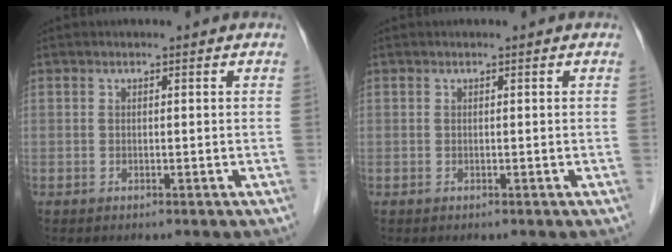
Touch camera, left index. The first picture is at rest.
{"total": 0.0}